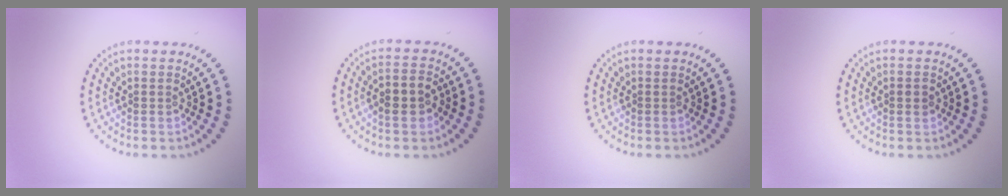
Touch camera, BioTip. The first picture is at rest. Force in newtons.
{"total": 2.8, "press": 2.6, "slide": 0.8}
{"total": 0.0}
{"total": 0.9, "press": 0.9, "slide": 0.0}